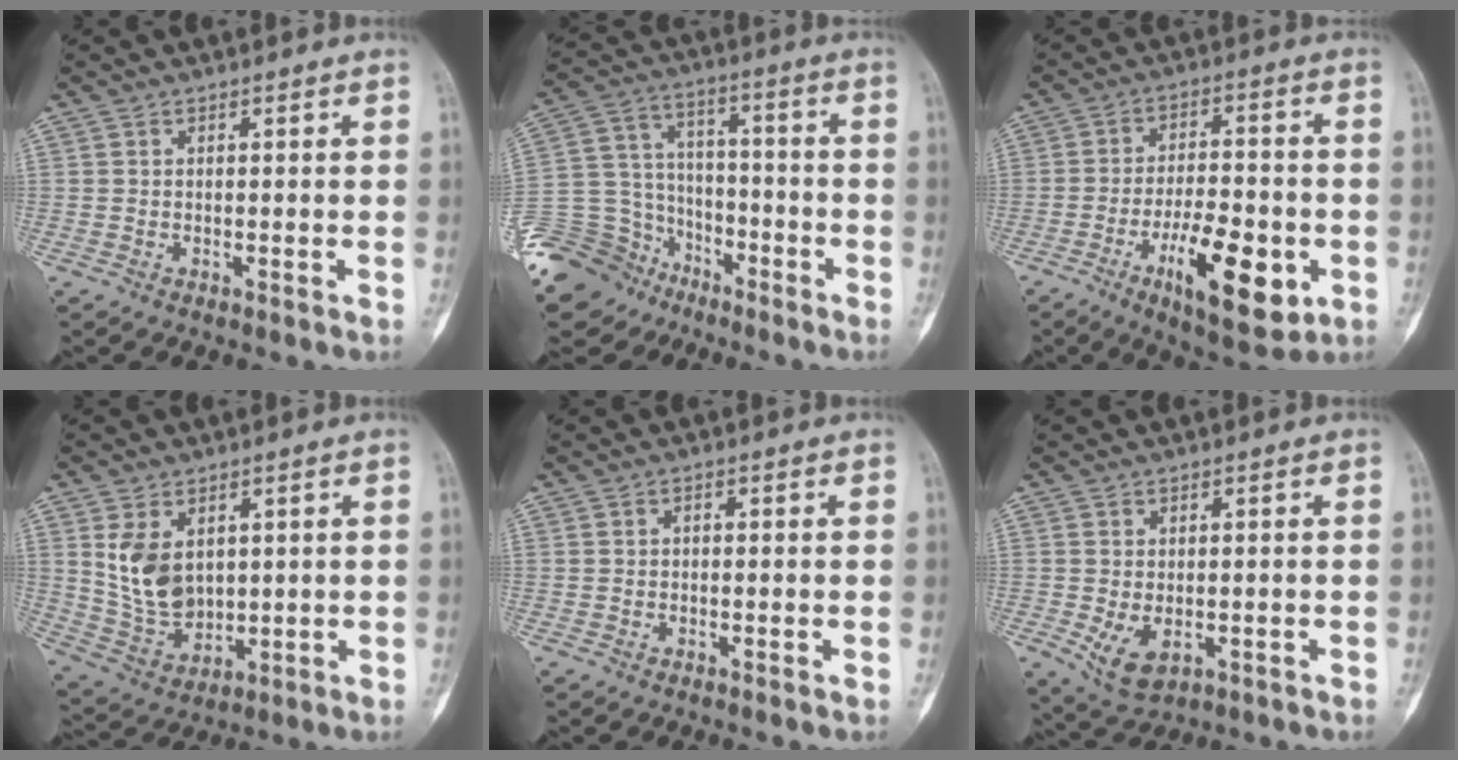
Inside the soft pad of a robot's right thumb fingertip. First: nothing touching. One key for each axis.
{"total": 16.6, "fx": -11.0, "fy": 12.0, "fz": 3.3, "tx": -0.058, "ty": 0.092, "tz": -0.192}
{"total": 15.3, "fx": -5.5, "fy": 5.9, "fz": 13.0, "tx": -0.191, "ty": 0.015, "tz": -0.080}
{"total": 10.2, "fx": 2.6, "fy": 7.0, "fz": 6.9, "tx": -0.110, "ty": -0.017, "tz": 0.073}
{"total": 0.6, "fx": -0.2, "fy": 0.4, "fz": 0.3, "tx": 0.002, "ty": 0.003, "tz": -0.009}
{"total": 5.9, "fx": -1.4, "fy": 3.6, "fz": 4.4, "tx": -0.075, "ty": -0.007, "tz": -0.012}